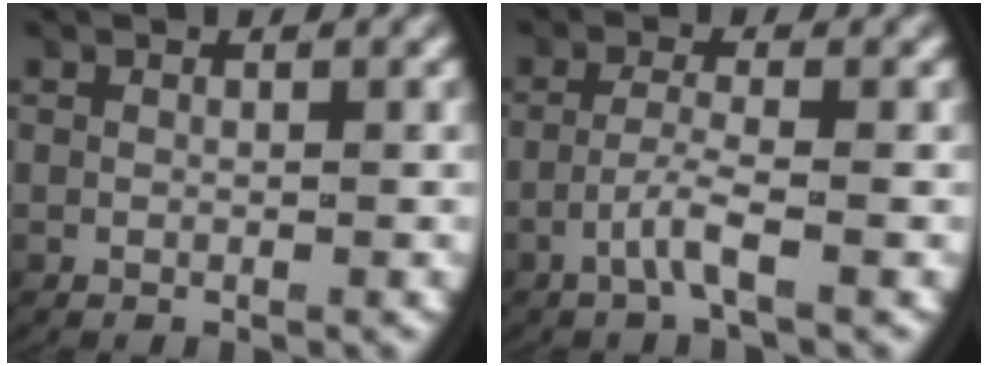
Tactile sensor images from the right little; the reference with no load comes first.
{"total": 2.5, "force": [-1.3, 0.0, 2.1], "torque": [-0.048, -0.006, -0.022]}